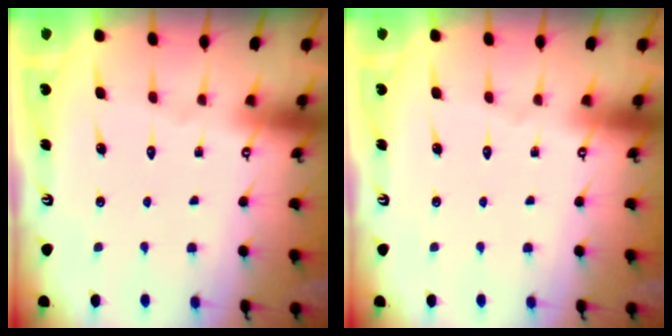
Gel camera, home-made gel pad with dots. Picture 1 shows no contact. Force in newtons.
{"total": 0.0}